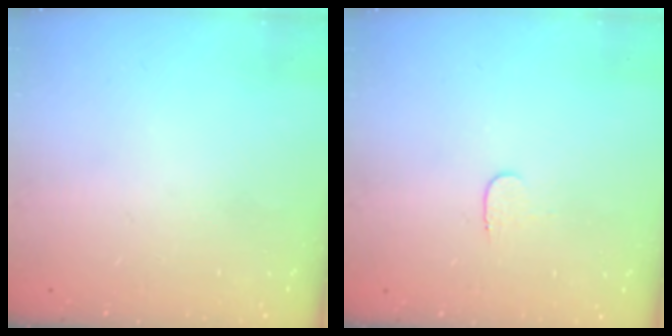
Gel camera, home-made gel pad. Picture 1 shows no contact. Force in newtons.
{"total": 3.8, "press": 3.7, "slide": 0.4}